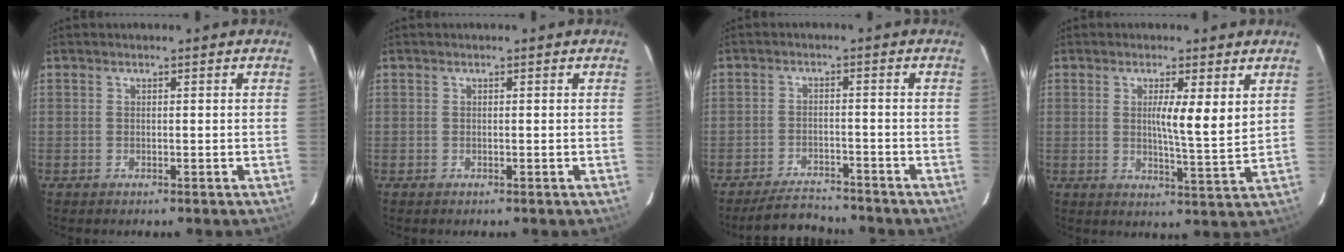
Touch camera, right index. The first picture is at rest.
{"total": 0.0}
{"total": 5.2, "force": [-5.1, 1.1, 0.3], "torque": [-0.007, -0.006, -0.084]}
{"total": 6.4, "force": [2.0, 0.3, 6.0], "torque": [-0.096, -0.011, 0.030]}